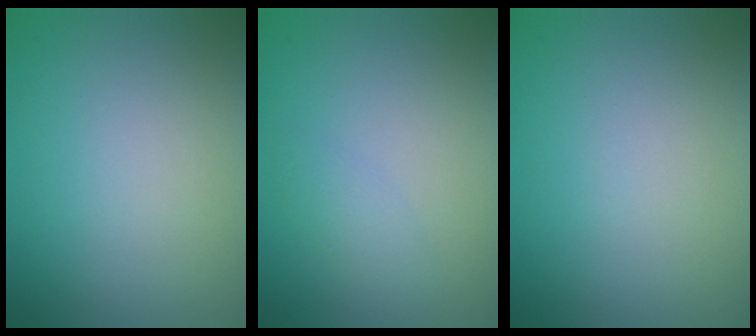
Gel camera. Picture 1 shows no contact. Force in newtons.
{"total": 1.3, "press": 1.3, "slide": 0.0}
{"total": 0.0}